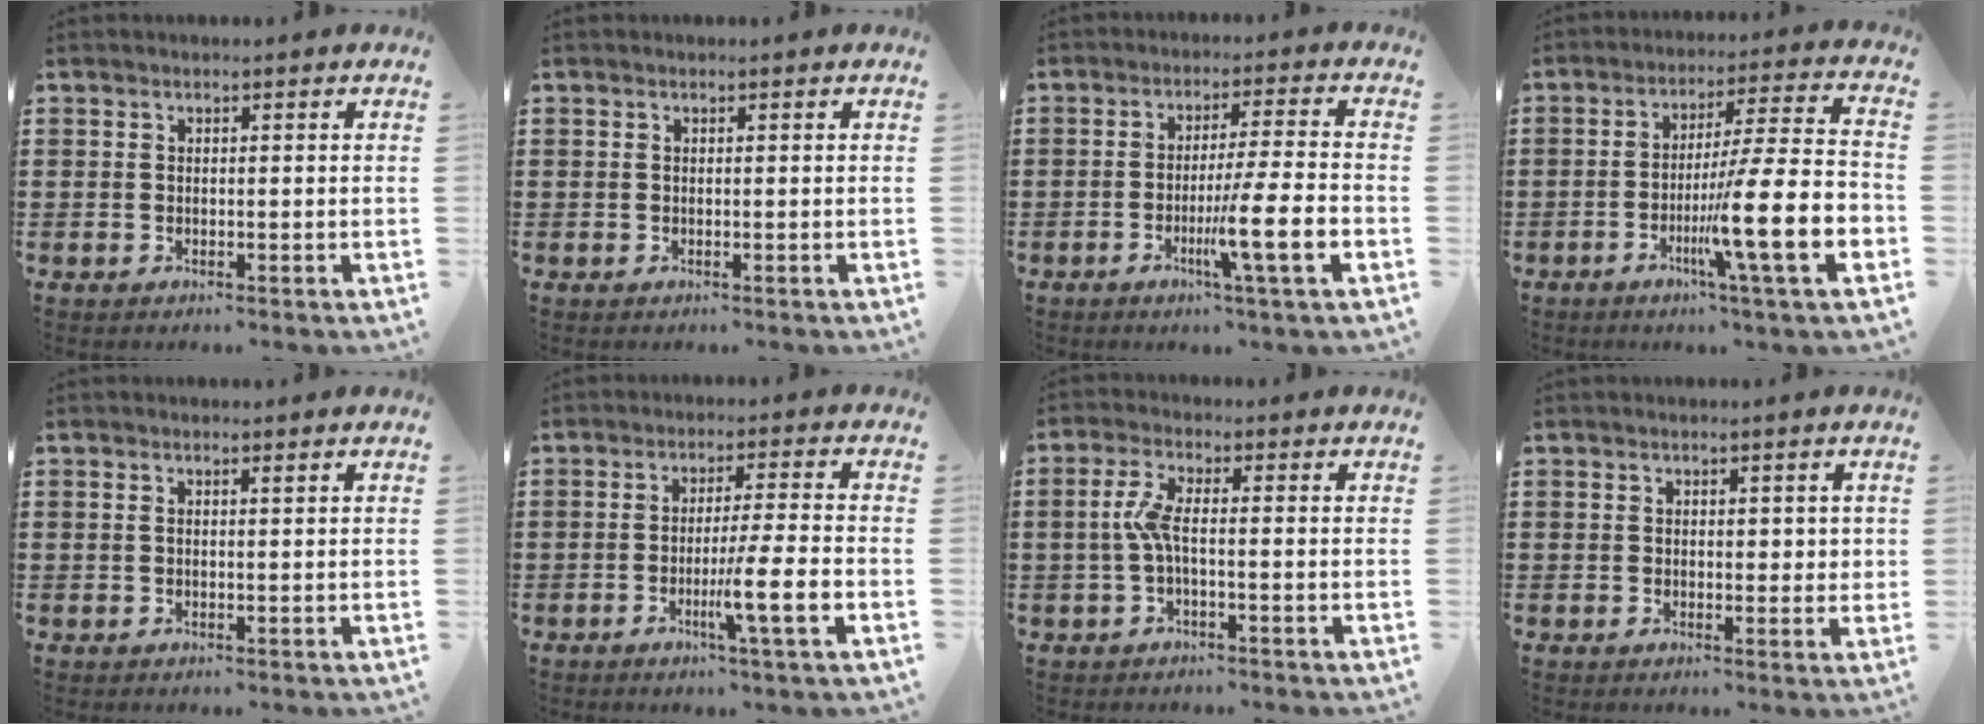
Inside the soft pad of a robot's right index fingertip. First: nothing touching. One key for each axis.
{"total": 0.0}
{"total": 9.2, "fx": -3.2, "fy": 0.0, "fz": 8.7, "tx": -0.155, "ty": -0.013, "tz": -0.058}
{"total": 15.0, "fx": -5.3, "fy": 1.2, "fz": 14.0, "tx": -0.226, "ty": -0.021, "tz": -0.096}
{"total": 0.7, "fx": 0.3, "fy": 0.1, "fz": 0.6, "tx": -0.013, "ty": 0.000, "tz": 0.005}
{"total": 7.4, "fx": -2.6, "fy": -0.2, "fz": 7.0, "tx": -0.112, "ty": -0.010, "tz": -0.044}
{"total": 4.4, "fx": -0.7, "fy": 1.1, "fz": 4.2, "tx": -0.100, "ty": -0.004, "tz": -0.022}
{"total": 1.4, "fx": 0.6, "fy": 1.0, "fz": 0.9, "tx": -0.009, "ty": 0.006, "tz": 0.008}